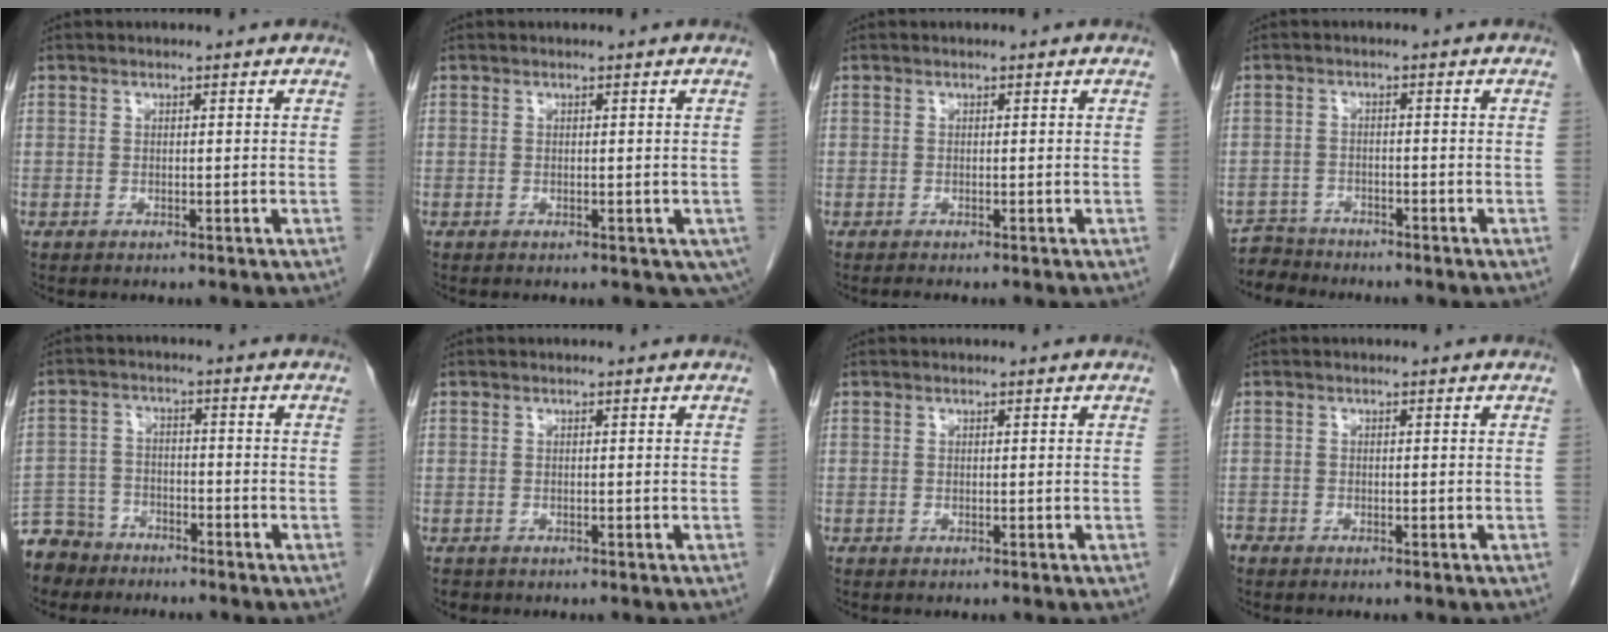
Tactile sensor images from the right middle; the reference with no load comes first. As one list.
[{"total": 4.2, "force": [-1.8, 2.3, 3.0], "torque": [-0.028, -0.006, -0.024]}, {"total": 0.5, "force": [-0.5, -0.1, 0.2], "torque": [-0.003, 0.000, -0.009]}, {"total": 3.8, "force": [-3.6, 0.8, -1.0], "torque": [0.022, -0.008, -0.065]}, {"total": 8.0, "force": [-6.8, 4.0, 0.5], "torque": [-0.016, 0.000, -0.129]}, {"total": 1.2, "force": [-0.9, 0.7, 0.2], "torque": [-0.012, -0.001, -0.015]}, {"total": 0.0}, {"total": 1.4, "force": [-1.2, 0.6, 0.2], "torque": [-0.006, -0.001, -0.023]}]